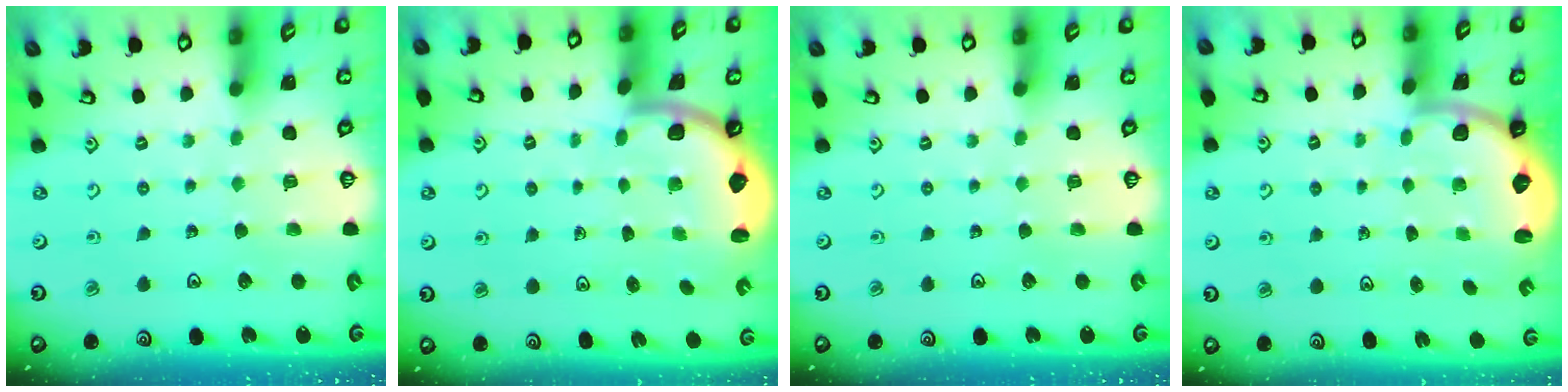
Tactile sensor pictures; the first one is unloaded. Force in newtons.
{"total": 1.7, "press": 1.7, "slide": 0.2}
{"total": 0.0}
{"total": 2.2, "press": 2.0, "slide": 0.8}